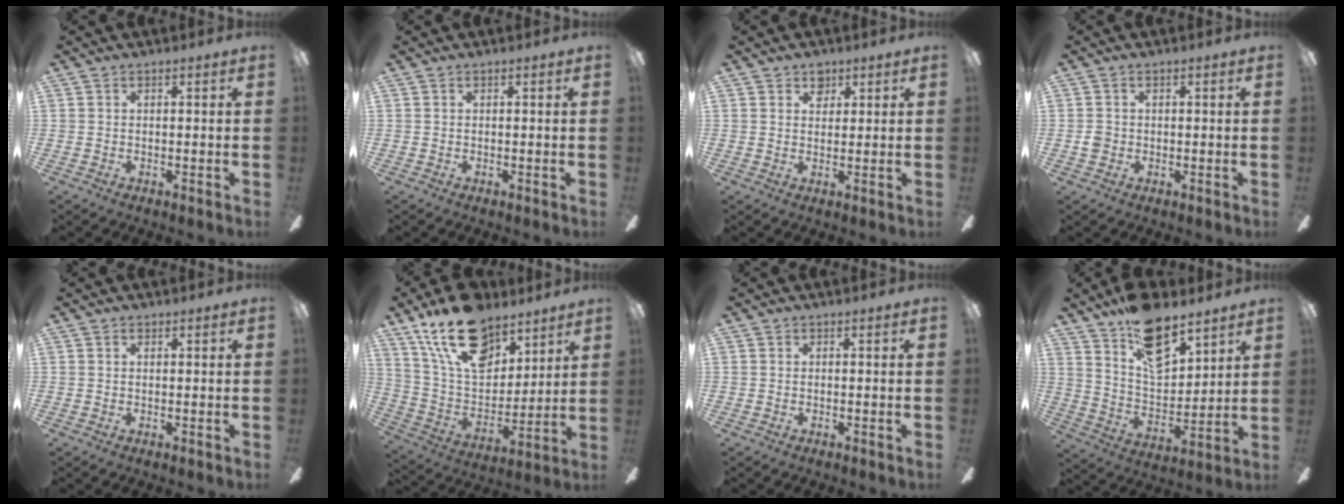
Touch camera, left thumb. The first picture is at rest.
{"total": 0.0}
{"total": 3.6, "force": [2.4, 2.4, 1.2], "torque": [0.002, -0.010, 0.039]}
{"total": 2.1, "force": [-0.1, 1.8, 1.0], "torque": [-0.019, 0.006, -0.003]}
{"total": 0.7, "force": [0.4, 0.3, 0.5], "torque": [-0.010, 0.002, 0.007]}
{"total": 21.2, "force": [13.9, 11.5, 11.1], "torque": [-0.200, -0.068, 0.253]}
{"total": 0.0}
{"total": 16.3, "force": [12.0, 7.2, 8.4], "torque": [-0.143, -0.065, 0.216]}